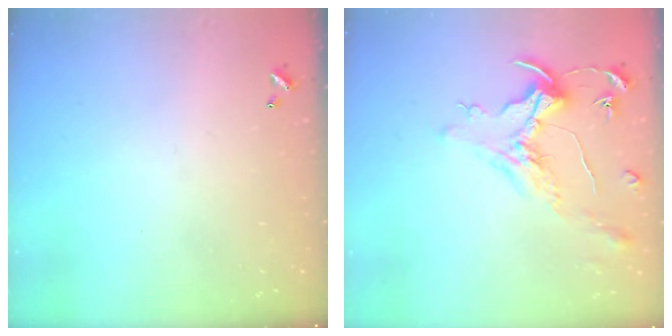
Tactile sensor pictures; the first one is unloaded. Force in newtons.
{"total": 1.6, "press": 1.4, "slide": 0.7}